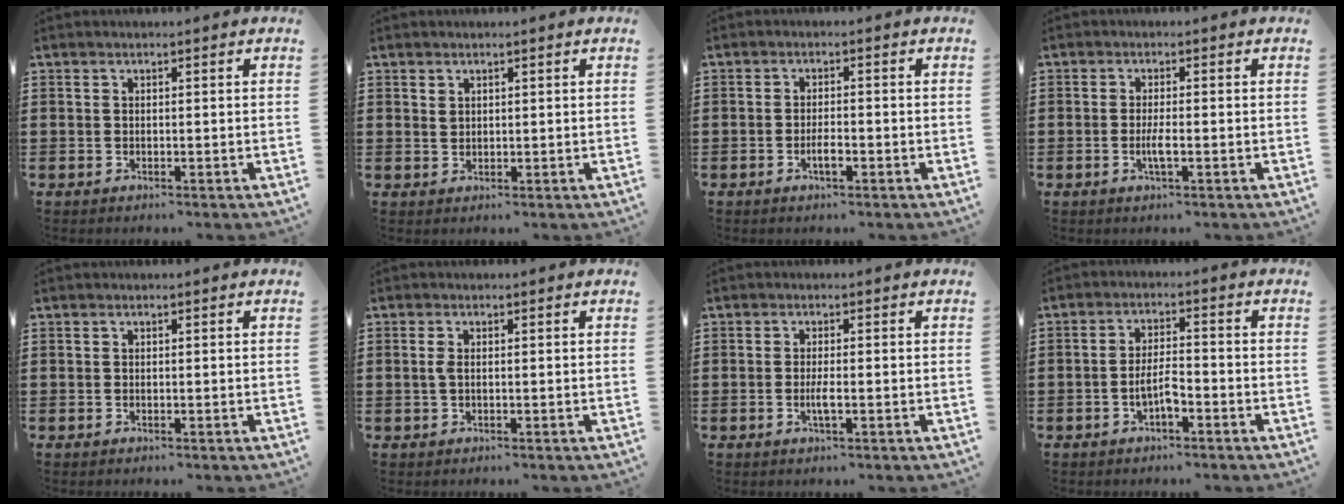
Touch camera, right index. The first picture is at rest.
{"total": 1.2, "force": [0.8, 0.8, 0.5], "torque": [-0.012, 0.002, 0.015]}
{"total": 2.5, "force": [-1.1, 0.7, 2.1], "torque": [-0.038, 0.003, -0.019]}
{"total": 2.6, "force": [-0.7, 0.3, 2.5], "torque": [-0.058, -0.006, -0.018]}
{"total": 0.0}
{"total": 1.6, "force": [0.0, 0.6, 1.5], "torque": [-0.036, -0.001, -0.004]}
{"total": 2.2, "force": [-0.6, 0.2, 2.1], "torque": [-0.045, -0.004, -0.013]}
{"total": 4.5, "force": [-1.8, 1.3, 3.8], "torque": [-0.081, 0.004, -0.038]}